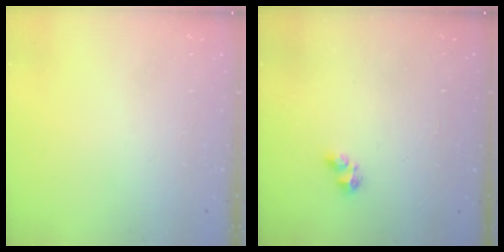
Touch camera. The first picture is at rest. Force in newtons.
{"total": 1.8, "press": 1.7, "slide": 0.5}